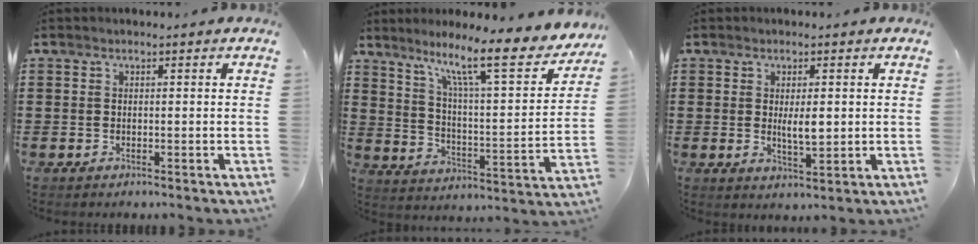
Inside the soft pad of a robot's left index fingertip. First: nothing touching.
{"total": 12.7, "force": [9.4, 1.4, 8.4], "torque": [-0.168, -0.049, 0.150]}
{"total": 4.0, "force": [0.6, 1.2, 3.7], "torque": [-0.064, -0.001, 0.007]}